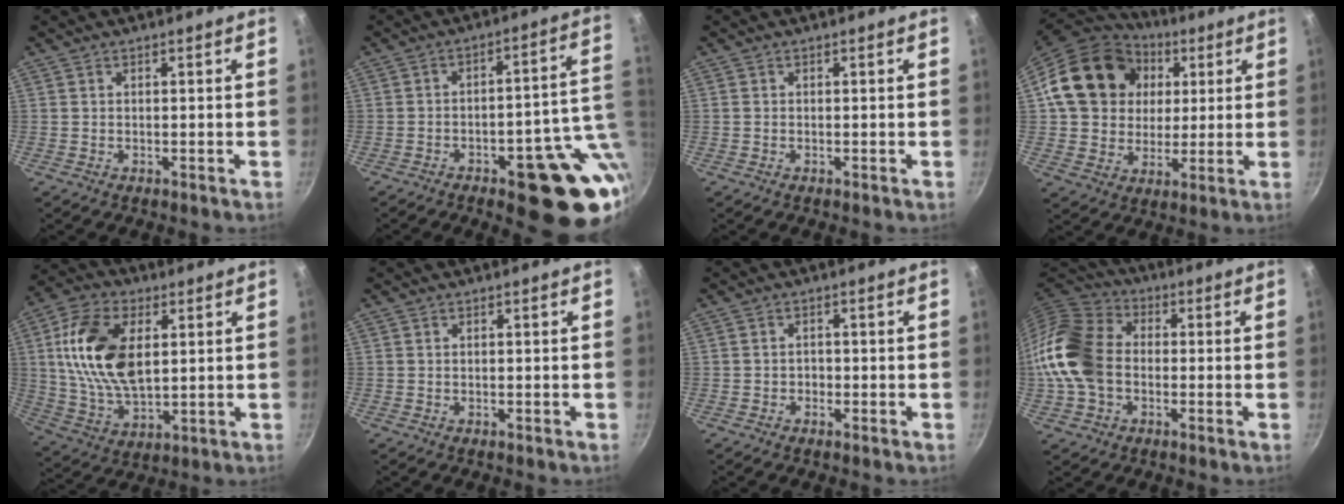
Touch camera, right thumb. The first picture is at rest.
{"total": 18.4, "force": [-4.7, 7.3, 16.3], "torque": [-0.149, 0.023, -0.054]}
{"total": 0.0}
{"total": 20.6, "force": [5.1, 17.0, 10.4], "torque": [-0.170, 0.019, 0.087]}
{"total": 17.6, "force": [3.8, 10.2, 13.9], "torque": [-0.250, -0.008, 0.074]}
{"total": 0.0}
{"total": 1.4, "force": [-0.5, 1.2, 0.6], "torque": [-0.007, 0.003, -0.008]}
{"total": 15.4, "force": [-1.5, 11.6, 10.0], "torque": [-0.182, 0.029, -0.043]}